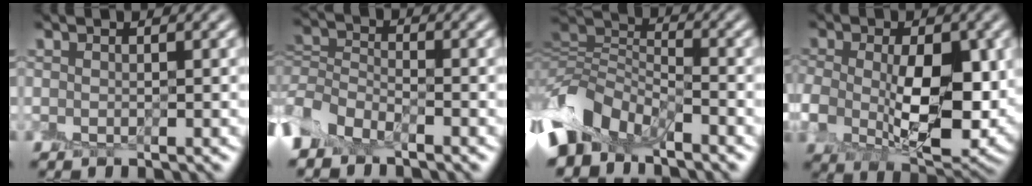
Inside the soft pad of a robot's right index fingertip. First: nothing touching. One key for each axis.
{"total": 4.0, "fx": -2.6, "fy": 2.6, "fz": 1.7, "tx": -0.032, "ty": -0.003, "tz": -0.062}
{"total": 6.6, "fx": -4.1, "fy": 4.1, "fz": 3.0, "tx": -0.054, "ty": 0.000, "tz": -0.095}
{"total": 9.5, "fx": -0.6, "fy": 5.3, "fz": 7.8, "tx": -0.133, "ty": -0.019, "tz": 0.004}